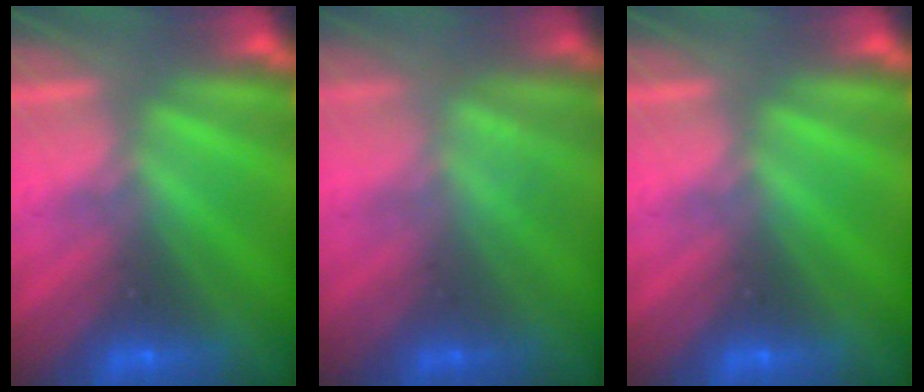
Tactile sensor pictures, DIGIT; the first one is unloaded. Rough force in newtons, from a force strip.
{"total": 2.6}
{"total": 0.0}